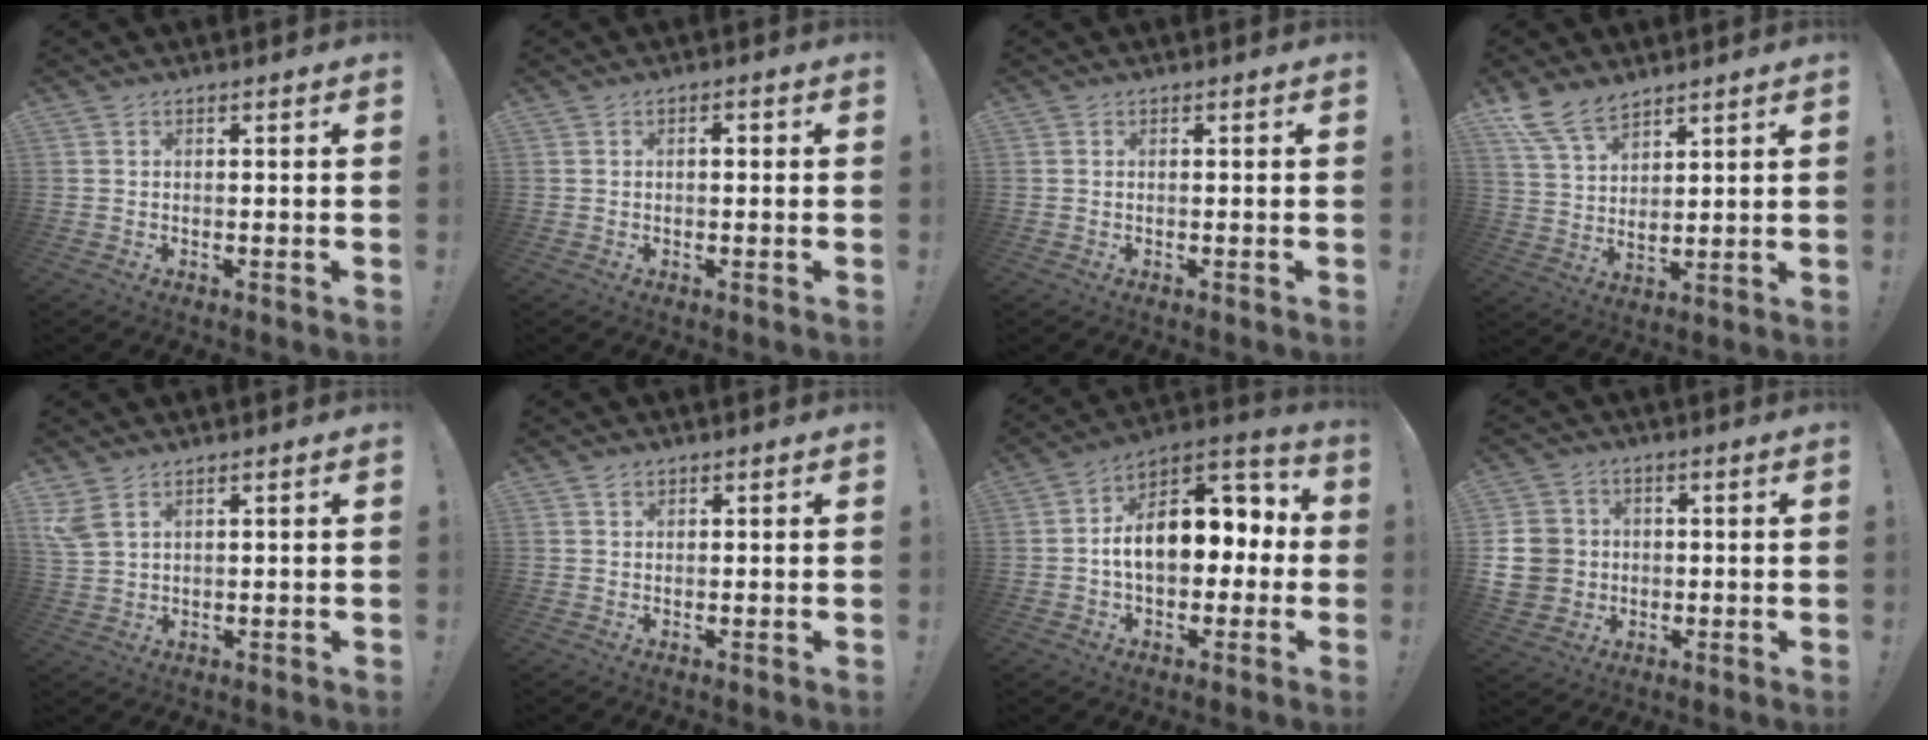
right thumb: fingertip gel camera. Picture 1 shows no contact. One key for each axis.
{"total": 1.2, "fx": -0.2, "fy": 0.8, "fz": 0.9, "tx": -0.018, "ty": 0.007, "tz": -0.006}
{"total": 0.0}
{"total": 10.5, "fx": 8.3, "fy": 4.9, "fz": 4.1, "tx": -0.091, "ty": -0.042, "tz": 0.165}
{"total": 5.2, "fx": 3.2, "fy": 2.5, "fz": 3.3, "tx": -0.065, "ty": -0.007, "tz": 0.066}
{"total": 1.2, "fx": 0.9, "fy": 0.6, "fz": 0.3, "tx": -0.001, "ty": -0.002, "tz": 0.017}
{"total": 15.5, "fx": 0.2, "fy": 10.2, "fz": 11.8, "tx": -0.172, "ty": 0.014, "tz": 0.009}
{"total": 11.3, "fx": 0.0, "fy": 10.4, "fz": 4.2, "tx": -0.083, "ty": 0.016, "tz": 0.010}